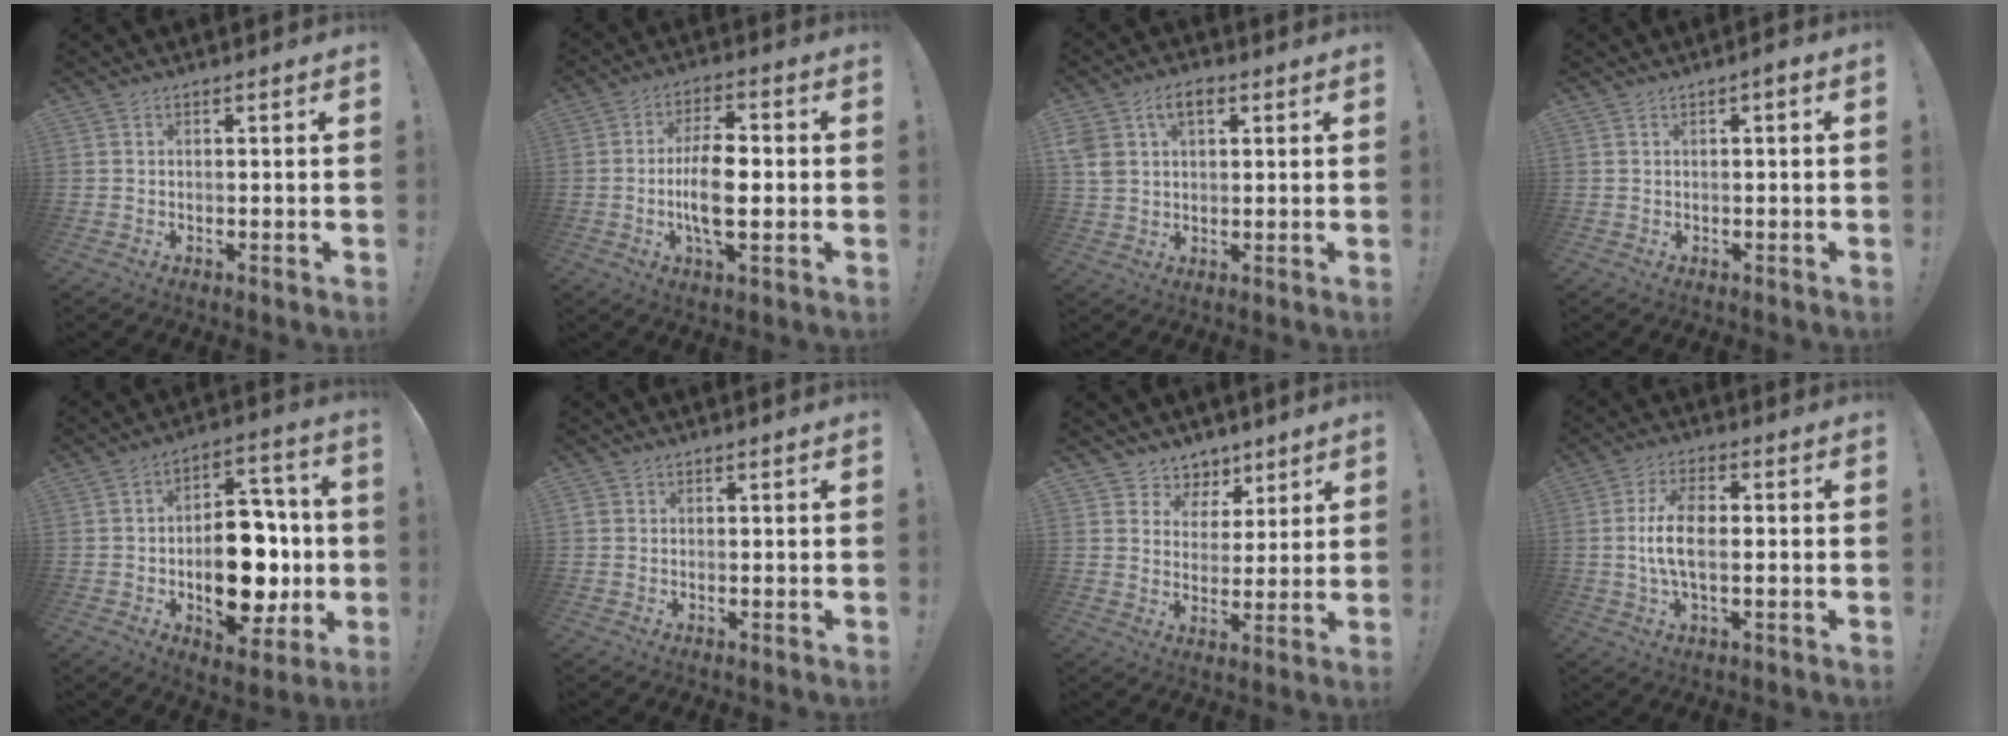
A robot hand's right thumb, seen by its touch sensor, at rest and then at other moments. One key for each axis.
{"total": 11.9, "fx": -1.6, "fy": 5.0, "fz": 10.7, "tx": -0.192, "ty": -0.003, "tz": -0.035}
{"total": 7.9, "fx": 3.3, "fy": 5.2, "fz": 4.9, "tx": -0.100, "ty": 0.007, "tz": 0.065}
{"total": 1.7, "fx": -0.5, "fy": 0.2, "fz": 1.6, "tx": -0.023, "ty": 0.003, "tz": -0.010}
{"total": 20.4, "fx": -3.3, "fy": 12.8, "fz": 15.6, "tx": -0.203, "ty": 0.021, "tz": -0.038}
{"total": 1.2, "fx": 0.4, "fy": 1.1, "fz": 0.3, "tx": -0.007, "ty": 0.002, "tz": 0.009}
{"total": 6.5, "fx": 4.2, "fy": 5.0, "fz": 0.3, "tx": -0.002, "ty": -0.038, "tz": 0.084}
{"total": 9.2, "fx": -0.3, "fy": 3.9, "fz": 8.3, "tx": -0.155, "ty": 0.001, "tz": -0.005}